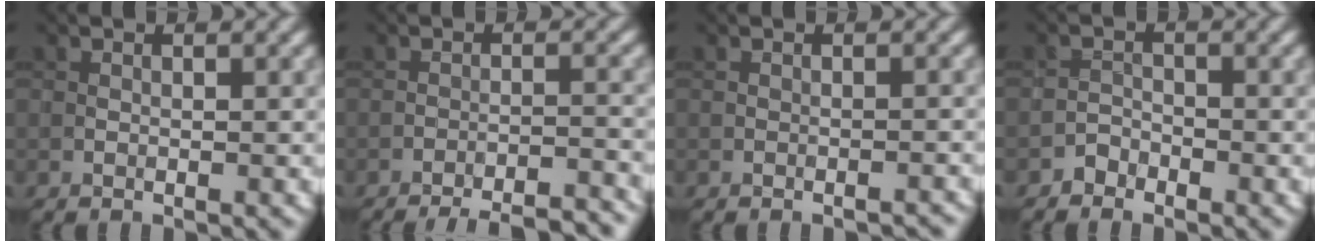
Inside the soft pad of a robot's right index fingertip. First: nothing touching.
{"total": 11.3, "force": [-10.6, 2.4, 3.0], "torque": [-0.014, 0.019, -0.123]}
{"total": 1.3, "force": [-1.2, 0.2, 0.3], "torque": [0.005, 0.007, -0.017]}
{"total": 1.1, "force": [-1.0, 0.5, -0.1], "torque": [0.007, 0.008, -0.019]}